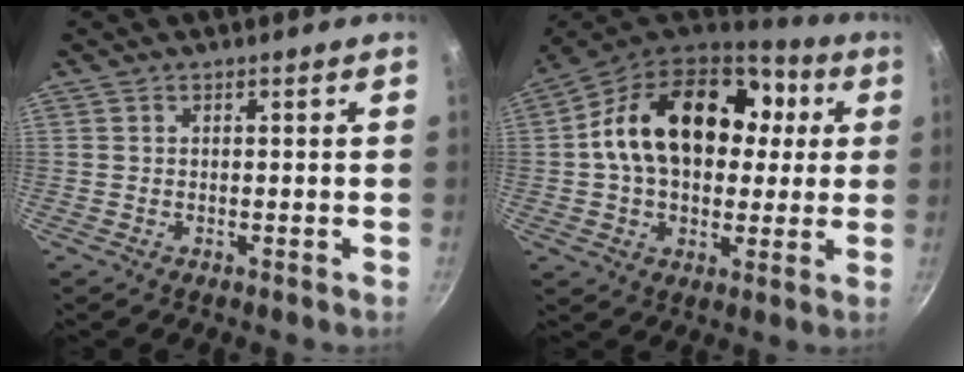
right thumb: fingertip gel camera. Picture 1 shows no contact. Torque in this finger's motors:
{"motor_torque": [0.95, 4.06, 2.40, -0.10, 0.22]}